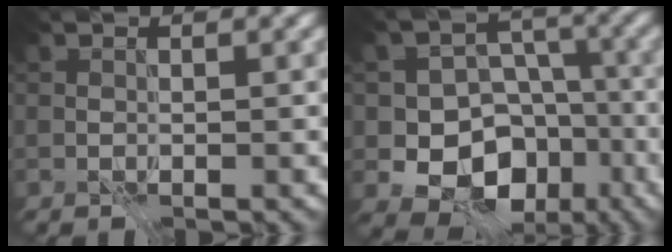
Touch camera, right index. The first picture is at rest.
{"total": 9.8, "force": [-3.9, 7.8, 4.4], "torque": [-0.053, -0.004, -0.087]}